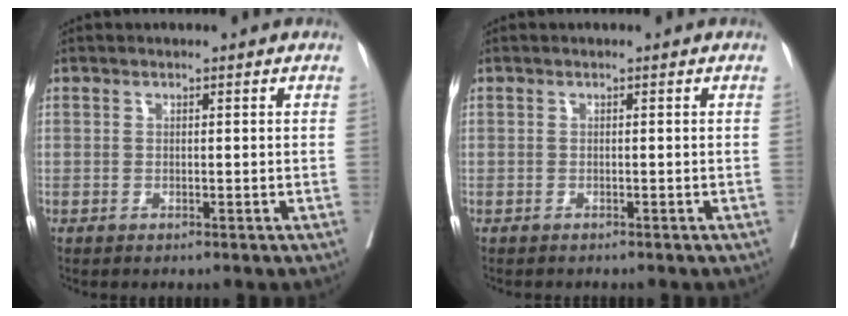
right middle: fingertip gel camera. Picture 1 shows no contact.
{"total": 1.1, "force": [-1.0, 0.3, 0.3], "torque": [-0.010, -0.002, -0.014]}